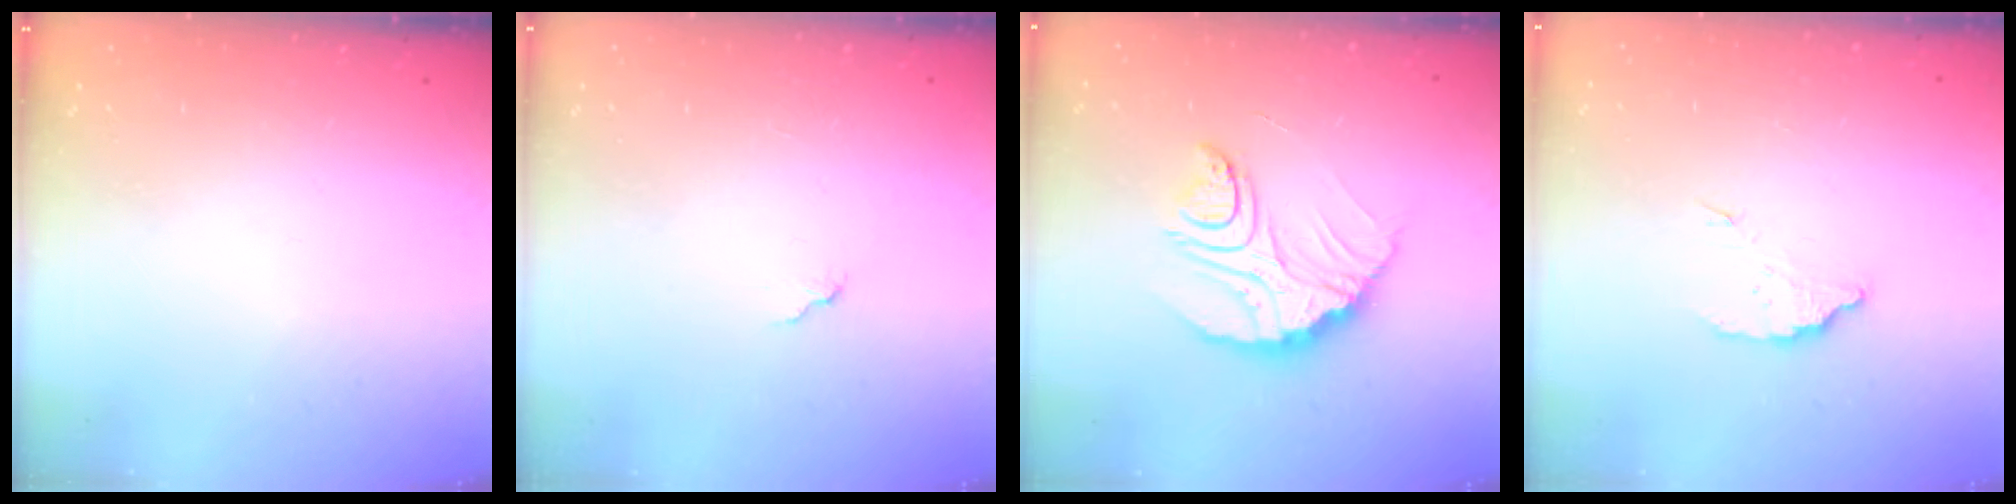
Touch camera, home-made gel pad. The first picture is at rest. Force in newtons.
{"total": 4.1, "press": 4.1, "slide": 0.4}
{"total": 12.9, "press": 12.9, "slide": 0.9}
{"total": 3.2, "press": 3.2, "slide": 0.1}